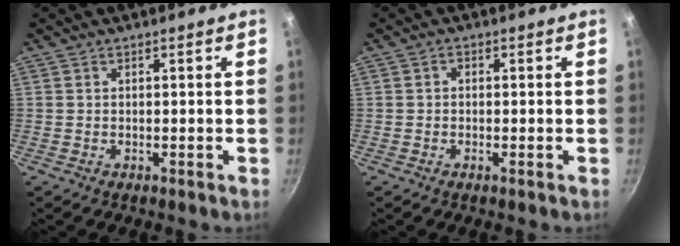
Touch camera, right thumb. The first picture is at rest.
{"total": 1.1, "force": [-0.2, 0.7, 0.8], "torque": [-0.018, 0.006, -0.010]}